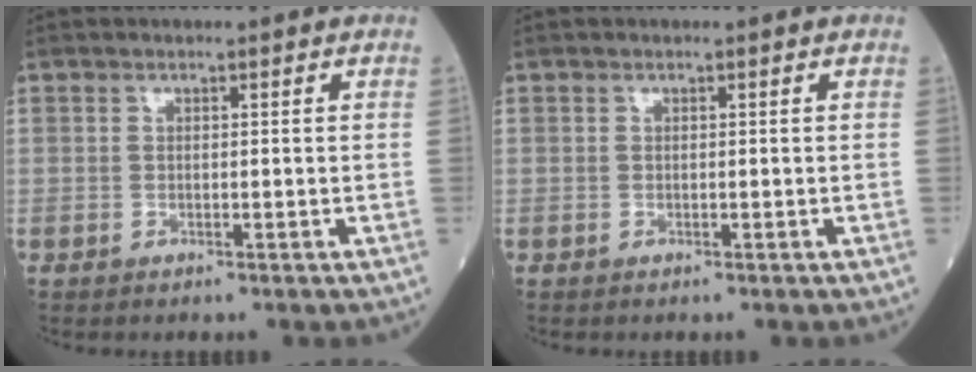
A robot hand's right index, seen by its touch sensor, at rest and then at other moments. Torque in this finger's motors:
{"motor_torque": [0.11, 0.11, 0.00, -0.01]}